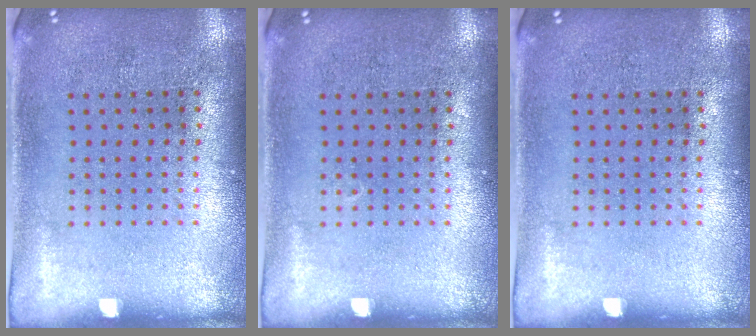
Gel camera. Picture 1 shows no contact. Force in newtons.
{"total": 0.0}
{"total": 0.0}